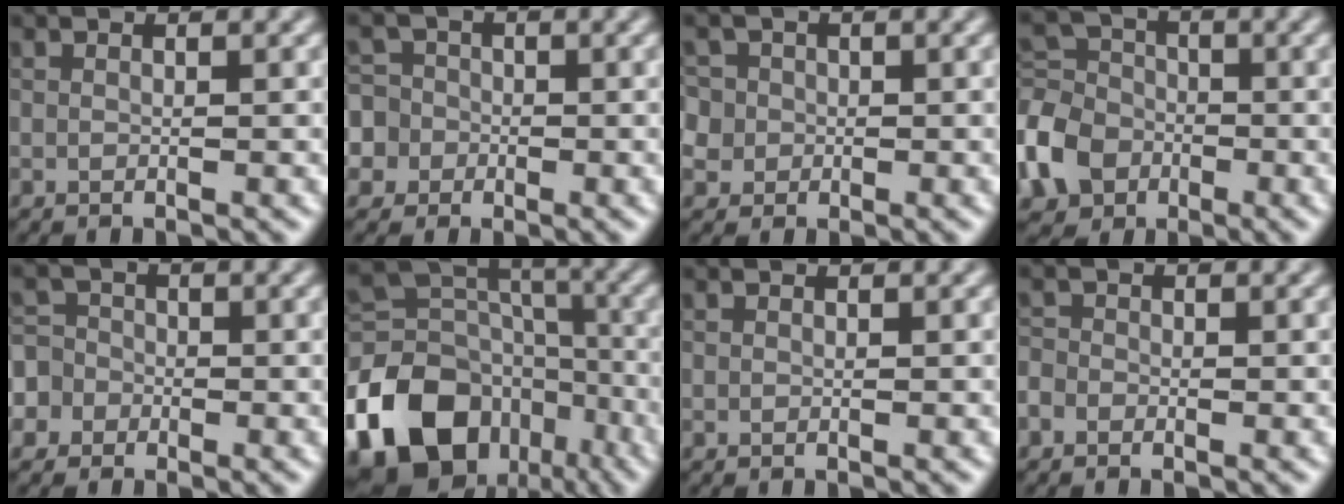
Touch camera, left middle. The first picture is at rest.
{"total": 7.4, "force": [-2.0, 6.9, 1.8], "torque": [-0.046, 0.014, -0.075]}
{"total": 5.3, "force": [0.8, 5.0, 1.8], "torque": [-0.037, 0.033, -0.009]}
{"total": 7.6, "force": [-3.4, 5.9, 3.5], "torque": [-0.092, -0.002, -0.084]}
{"total": 5.9, "force": [-2.2, 5.4, 1.3], "torque": [-0.025, 0.011, -0.072]}
{"total": 16.6, "force": [-8.5, 11.9, 7.8], "torque": [-0.186, -0.018, -0.130]}
{"total": 0.0}
{"total": 1.1, "force": [-0.7, 0.8, 0.2], "torque": [-0.003, 0.002, -0.017]}